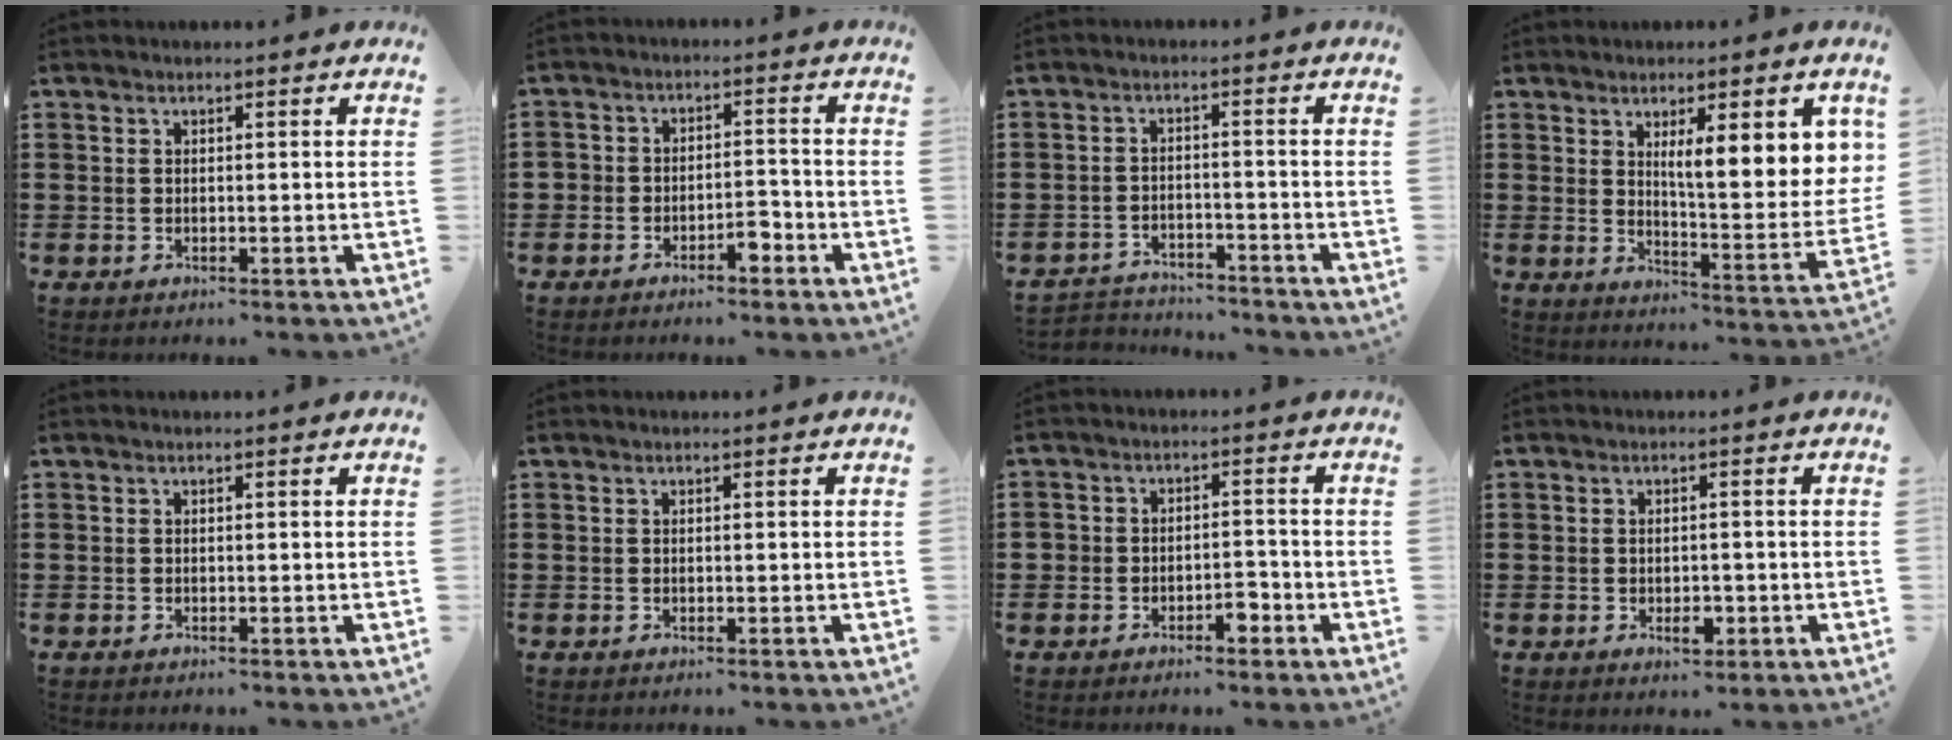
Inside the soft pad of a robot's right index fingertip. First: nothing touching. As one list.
[{"total": 3.4, "force": [-2.5, 1.8, 1.5], "torque": [-0.030, 0.008, -0.051]}, {"total": 3.3, "force": [-3.3, 0.5, -0.1], "torque": [-0.008, 0.001, -0.071]}, {"total": 9.0, "force": [4.0, 2.0, 7.8], "torque": [-0.125, -0.021, 0.061]}, {"total": 0.0}, {"total": 0.0}, {"total": 3.2, "force": [-2.3, 1.7, 1.5], "torque": [-0.031, 0.007, -0.047]}, {"total": 2.6, "force": [-0.8, 1.4, 2.0], "torque": [-0.038, 0.001, -0.015]}]